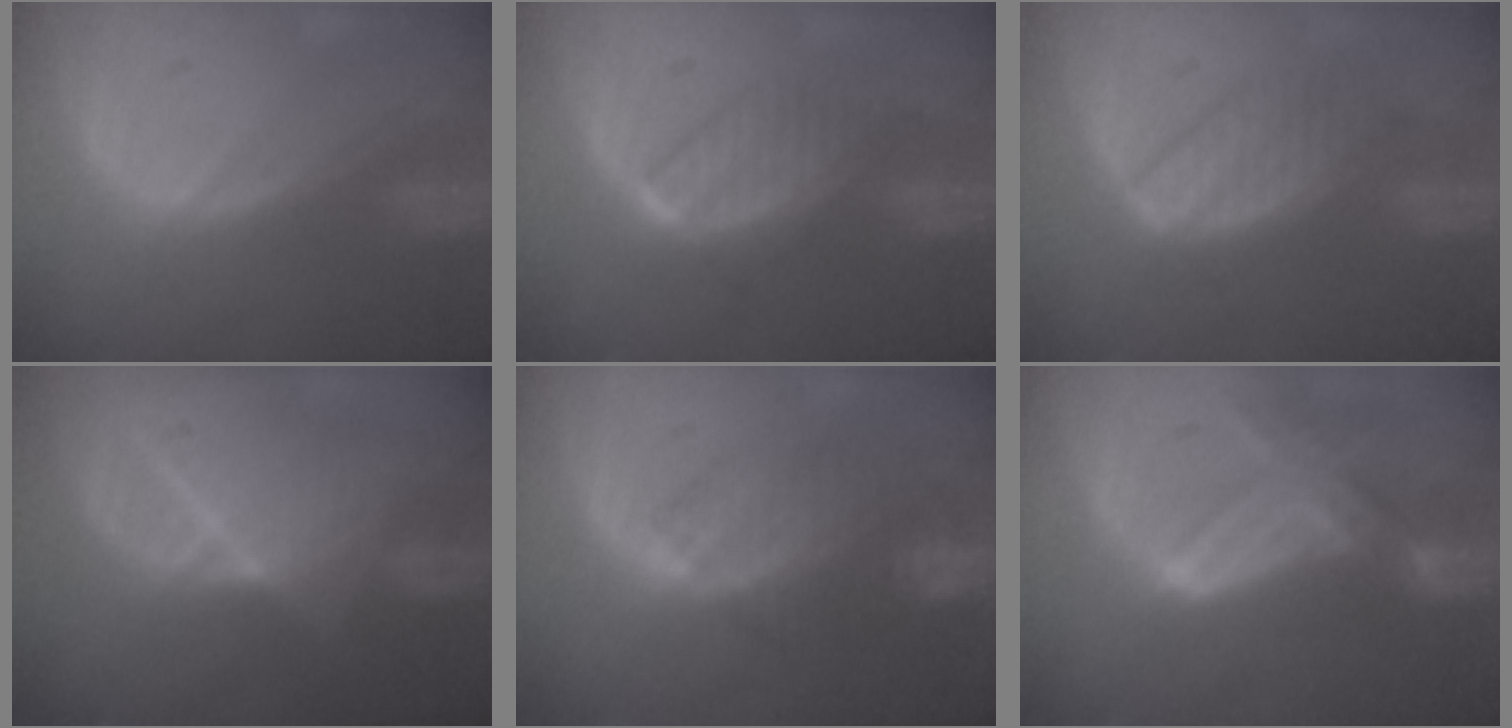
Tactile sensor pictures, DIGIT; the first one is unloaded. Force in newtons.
{"total": 6.7, "press": 6.0, "slide": 2.9}
{"total": 6.0, "press": 5.9, "slide": 1.1}
{"total": 7.7, "press": 7.5, "slide": 2.0}
{"total": 8.4, "press": 7.2, "slide": 4.3}
{"total": 7.6, "press": 6.9, "slide": 3.4}